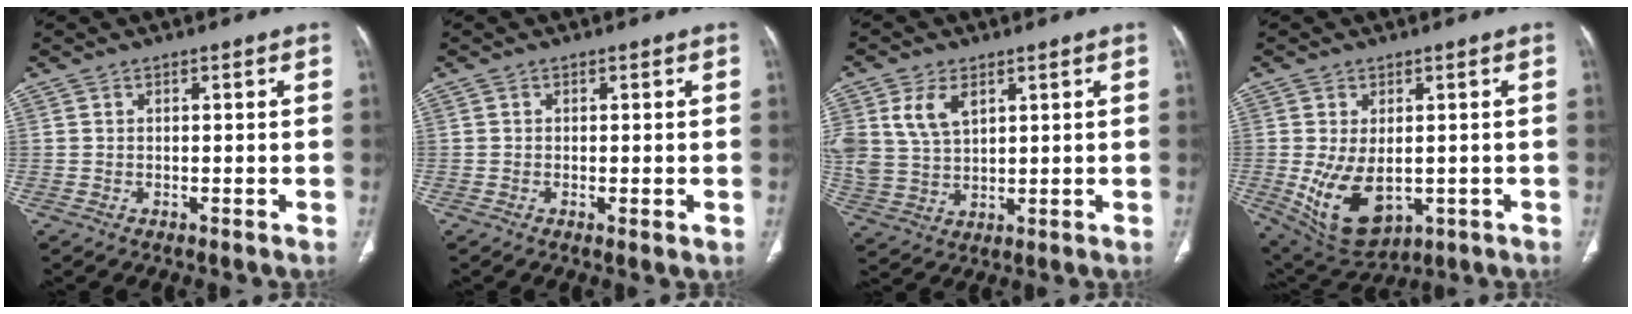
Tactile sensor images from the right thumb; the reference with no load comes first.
{"total": 1.2, "force": [-0.3, 0.3, 1.2], "torque": [-0.024, -0.006, -0.006]}
{"total": 8.7, "force": [3.7, 5.4, 5.6], "torque": [-0.109, -0.008, 0.084]}
{"total": 11.8, "force": [-1.8, 7.1, 9.2], "torque": [-0.155, -0.013, -0.005]}